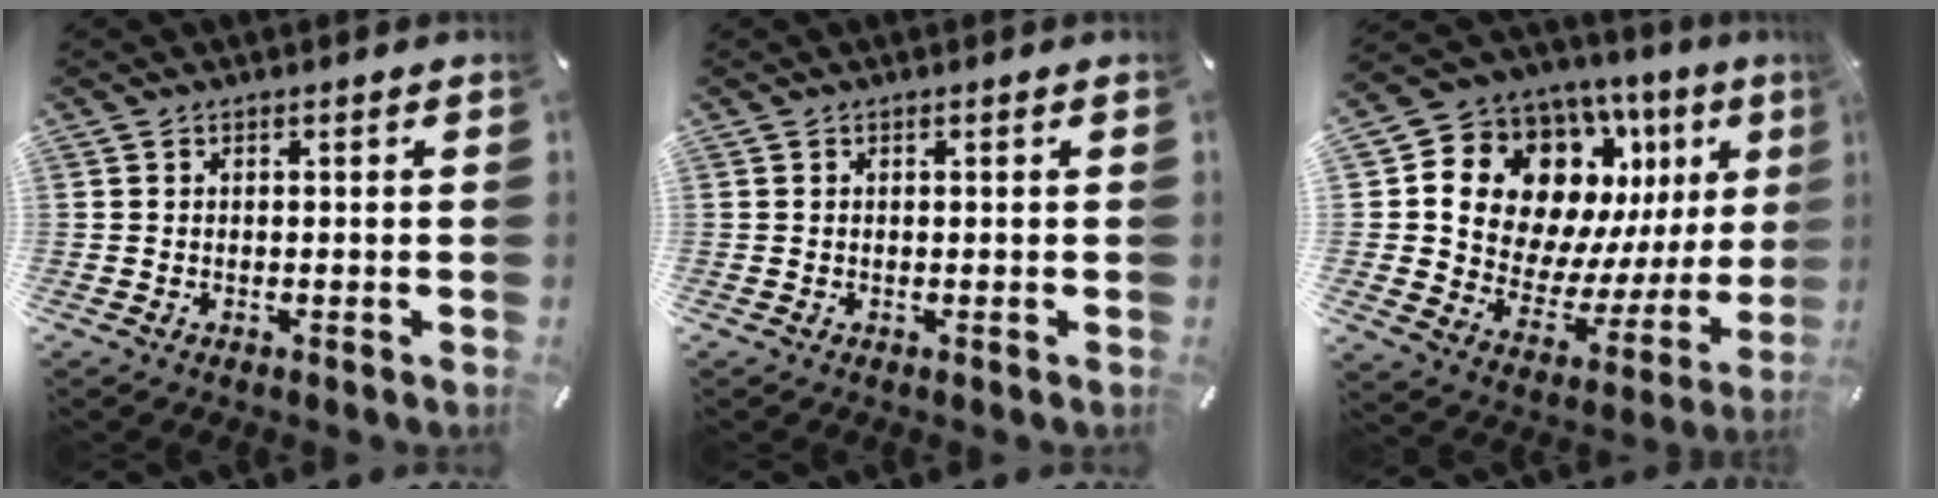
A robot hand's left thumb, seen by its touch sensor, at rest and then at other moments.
{"total": 0.0}
{"total": 16.9, "force": [9.8, 11.5, 7.8], "torque": [-0.118, -0.087, 0.183]}